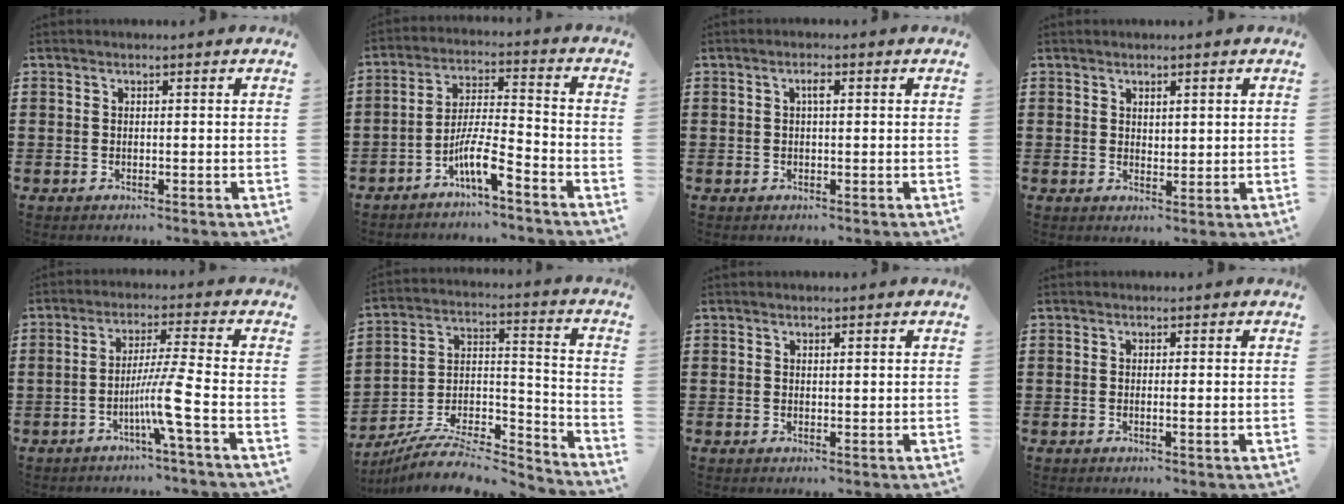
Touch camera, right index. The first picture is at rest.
{"total": 7.7, "force": [-5.1, 1.0, 5.7], "torque": [-0.120, -0.007, -0.100]}
{"total": 1.5, "force": [0.3, 0.4, 1.4], "torque": [-0.028, 0.005, 0.003]}
{"total": 1.2, "force": [1.1, 0.4, 0.3], "torque": [-0.007, 0.004, 0.021]}
{"total": 7.0, "force": [-3.0, -1.0, 6.2], "torque": [-0.117, -0.013, -0.060]}
{"total": 8.2, "force": [-7.3, 2.0, 3.1], "torque": [-0.054, 0.010, -0.143]}
{"total": 0.6, "force": [0.4, 0.1, 0.5], "torque": [-0.009, 0.001, 0.008]}
{"total": 1.0, "force": [-0.1, -0.1, 1.0], "torque": [-0.017, -0.005, -0.002]}